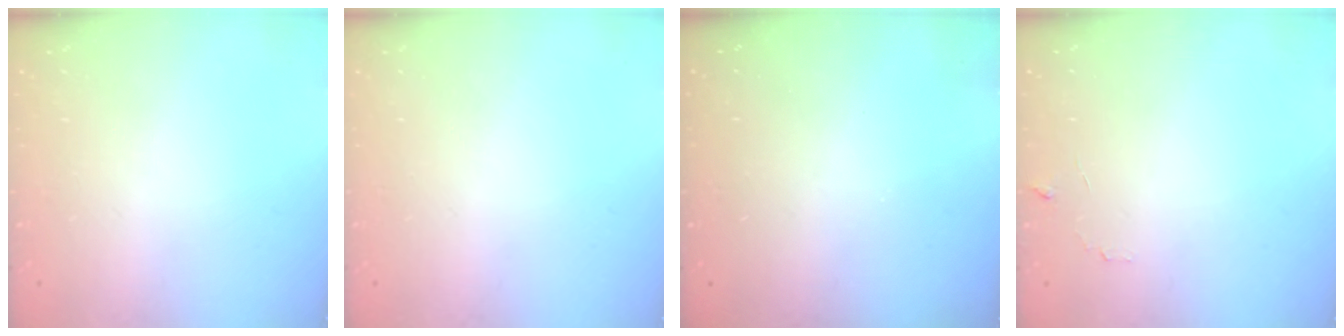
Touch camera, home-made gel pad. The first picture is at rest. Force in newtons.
{"total": 0.0}
{"total": 3.1, "press": 3.1, "slide": 0.1}
{"total": 4.3, "press": 4.3, "slide": 0.3}